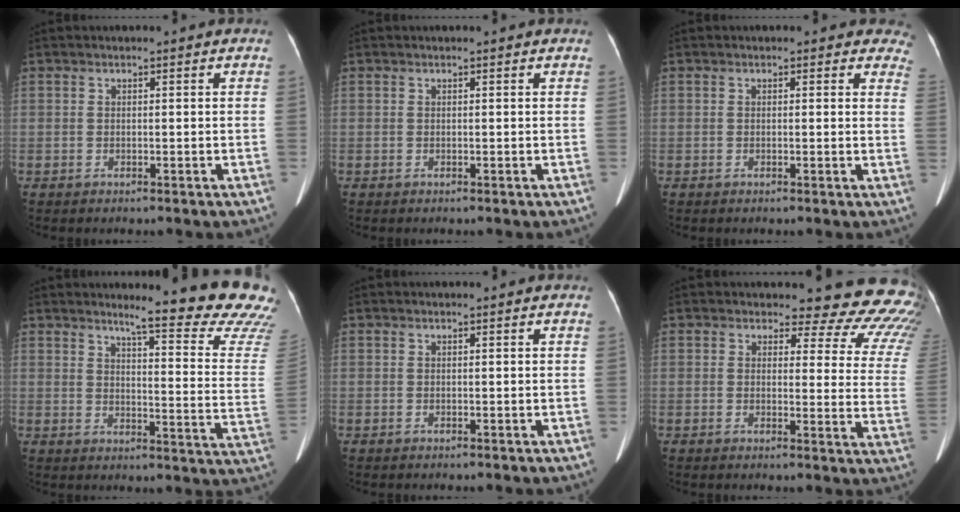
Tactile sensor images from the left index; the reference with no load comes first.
{"total": 0.0}
{"total": 4.1, "force": [3.6, 1.9, 0.8], "torque": [0.023, -0.009, 0.005]}
{"total": 19.4, "force": [17.5, 0.4, 8.4], "torque": [-0.096, -0.109, 0.192]}
{"total": 0.0}
{"total": 19.1, "force": [18.0, 5.7, 3.2], "torque": [-0.004, -0.117, 0.161]}